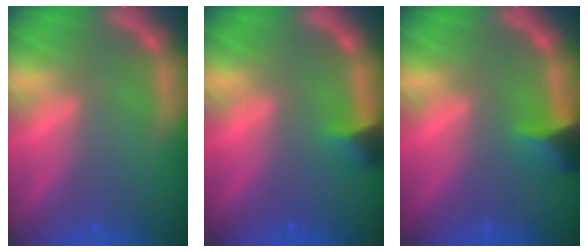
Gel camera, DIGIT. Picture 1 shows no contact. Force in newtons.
{"total": 1.9}
{"total": 2.9}